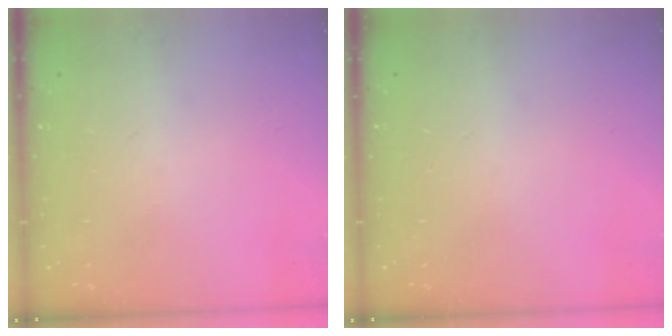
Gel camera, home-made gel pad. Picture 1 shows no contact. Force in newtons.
{"total": 0.0}